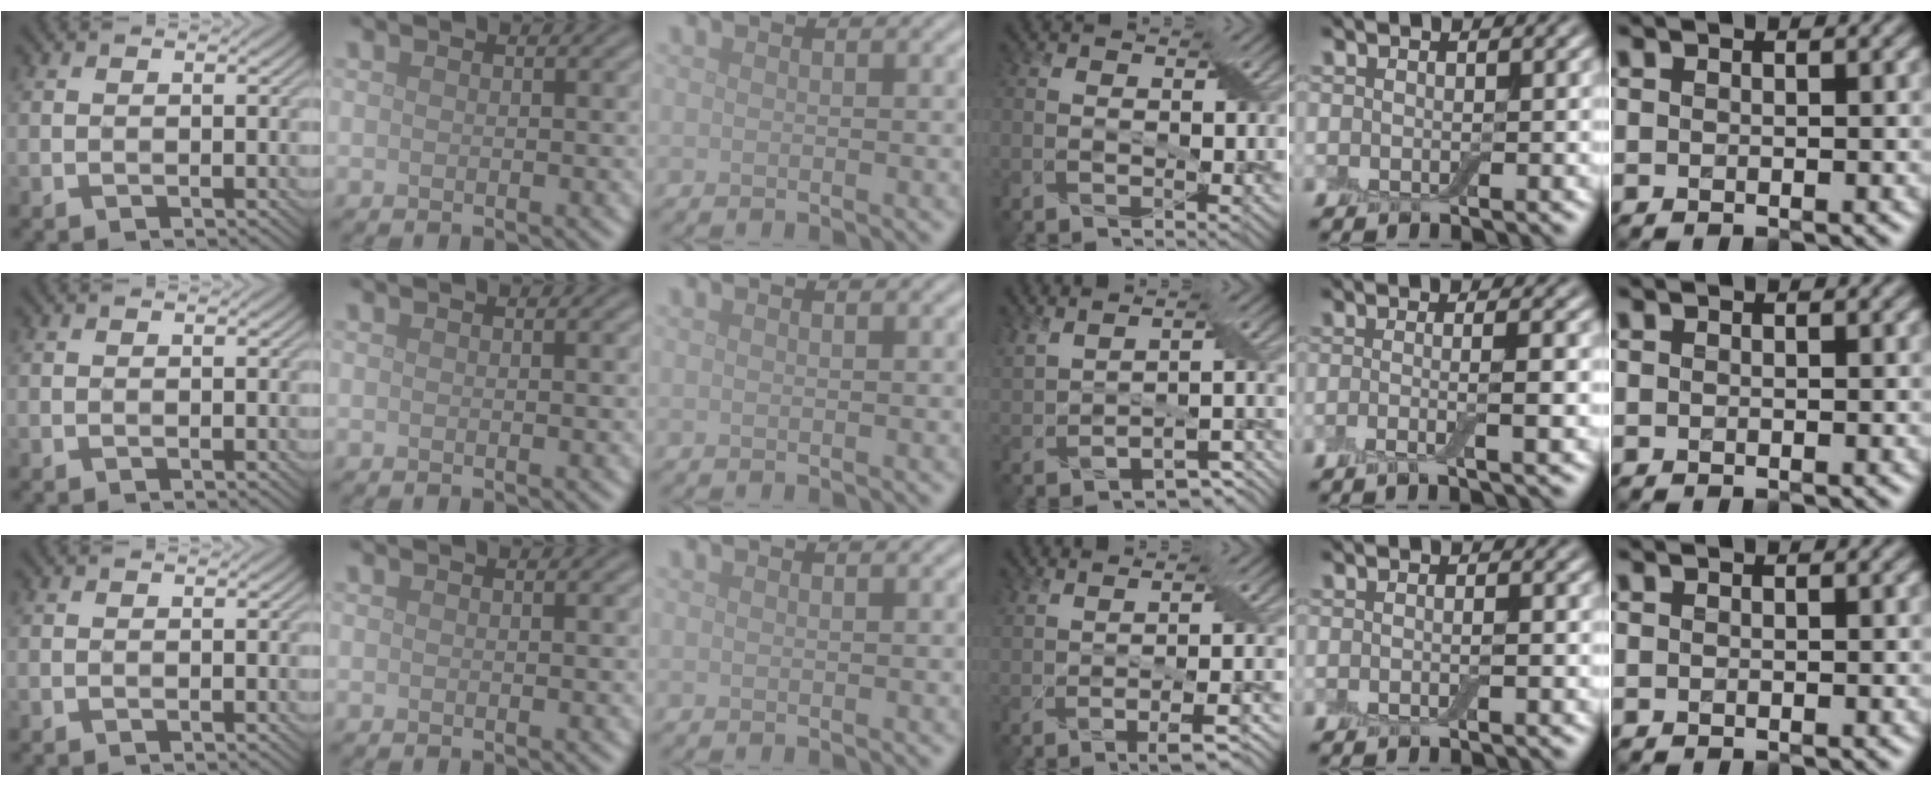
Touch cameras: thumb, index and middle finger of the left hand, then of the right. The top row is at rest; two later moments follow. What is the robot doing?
{"motion": "peel", "object": "adhesive wrap"}